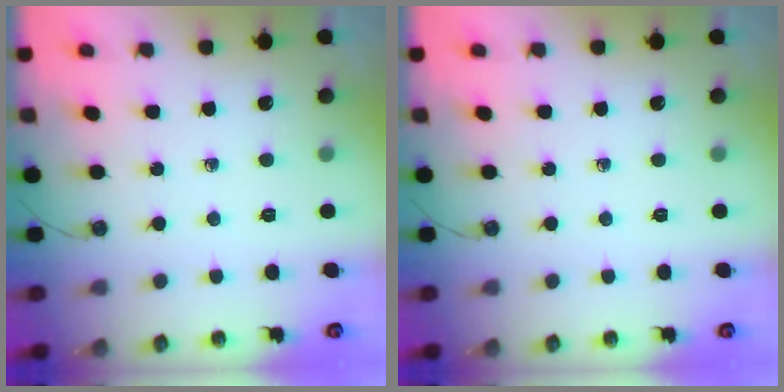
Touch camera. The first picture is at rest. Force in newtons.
{"total": 0.0}